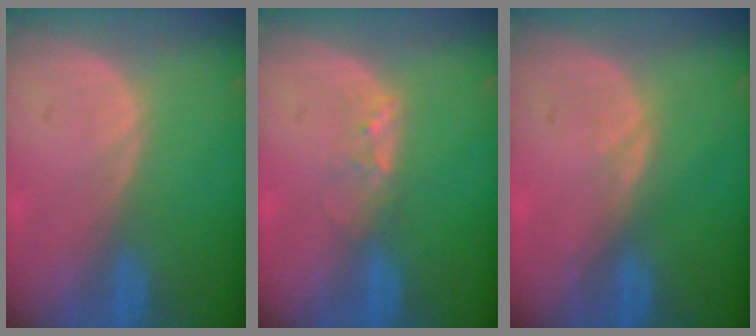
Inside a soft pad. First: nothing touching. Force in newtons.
{"total": 2.0, "press": 1.9, "slide": 0.4}
{"total": 0.9, "press": 0.9, "slide": 0.4}